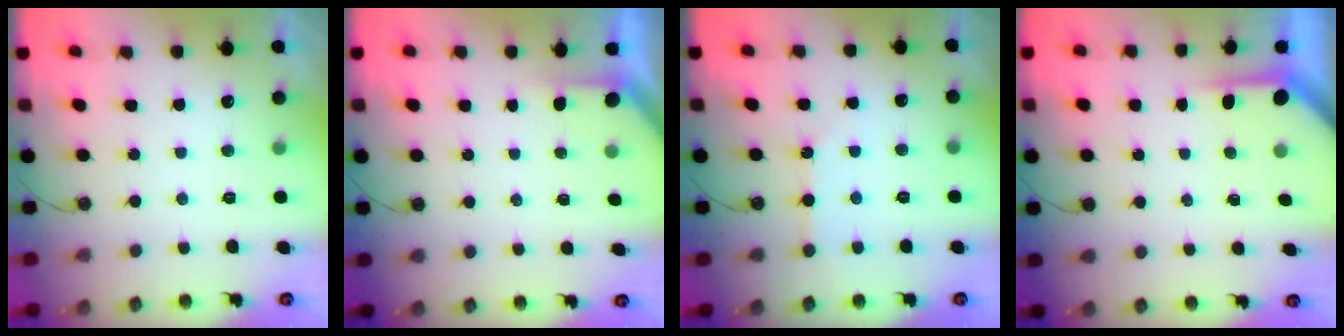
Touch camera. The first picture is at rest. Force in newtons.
{"total": 1.5, "press": 1.5, "slide": 0.1}
{"total": 2.1, "press": 2.0, "slide": 0.3}
{"total": 3.8, "press": 3.8, "slide": 0.3}